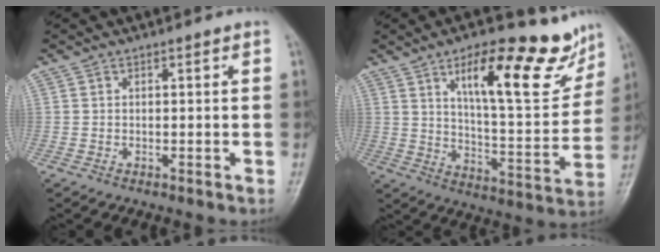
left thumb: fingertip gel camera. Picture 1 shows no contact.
{"total": 20.3, "force": [11.6, 6.6, 15.2], "torque": [-0.173, -0.057, 0.180]}